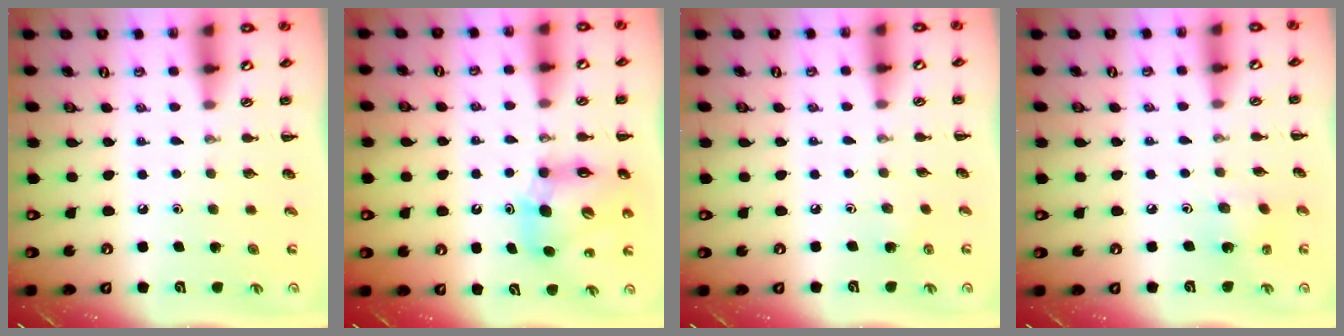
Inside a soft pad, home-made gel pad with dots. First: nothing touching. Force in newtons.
{"total": 11.6, "press": 11.1, "slide": 3.2}
{"total": 2.7, "press": 2.6, "slide": 1.0}
{"total": 1.4, "press": 1.3, "slide": 0.6}